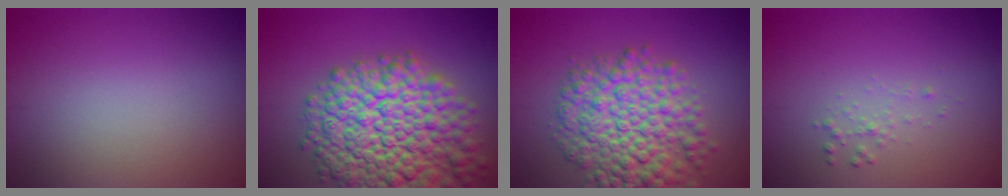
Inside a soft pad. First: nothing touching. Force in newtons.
{"total": 13.3, "press": 13.3, "slide": 0.6}
{"total": 8.3, "press": 8.3, "slide": 0.2}
{"total": 0.9, "press": 0.9, "slide": 0.0}